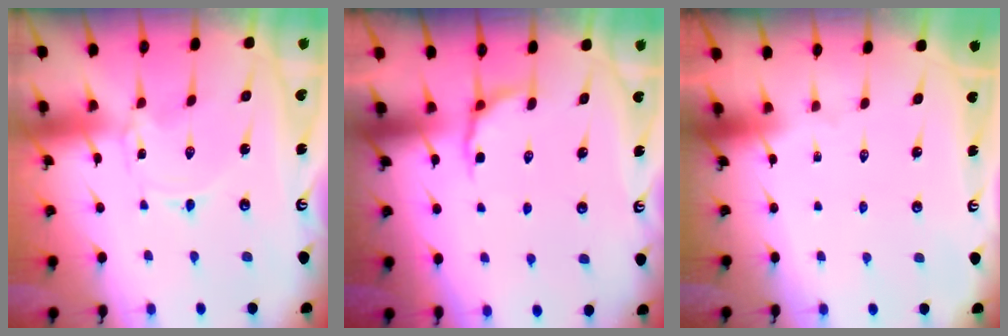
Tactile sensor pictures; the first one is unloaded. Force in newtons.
{"total": 4.3, "press": 3.6, "slide": 2.3}
{"total": 0.0}